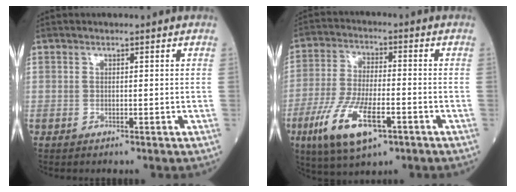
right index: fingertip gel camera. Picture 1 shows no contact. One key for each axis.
{"total": 12.0, "fx": -5.4, "fy": 3.8, "fz": 10.1, "tx": -0.208, "ty": -0.016, "tz": -0.093}